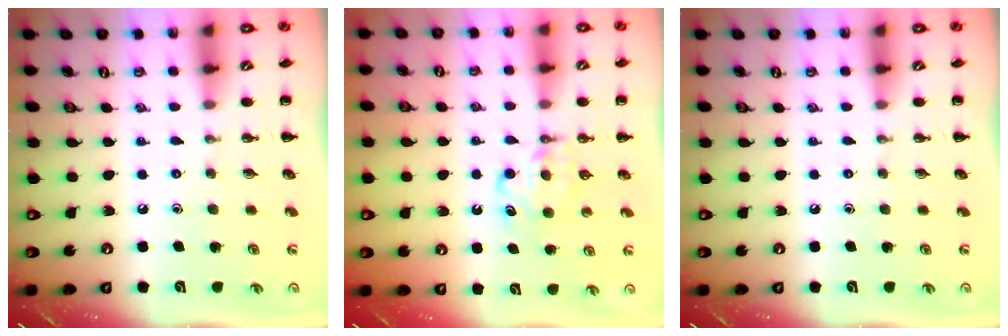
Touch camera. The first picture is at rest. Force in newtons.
{"total": 5.5, "press": 5.3, "slide": 1.4}
{"total": 0.0}